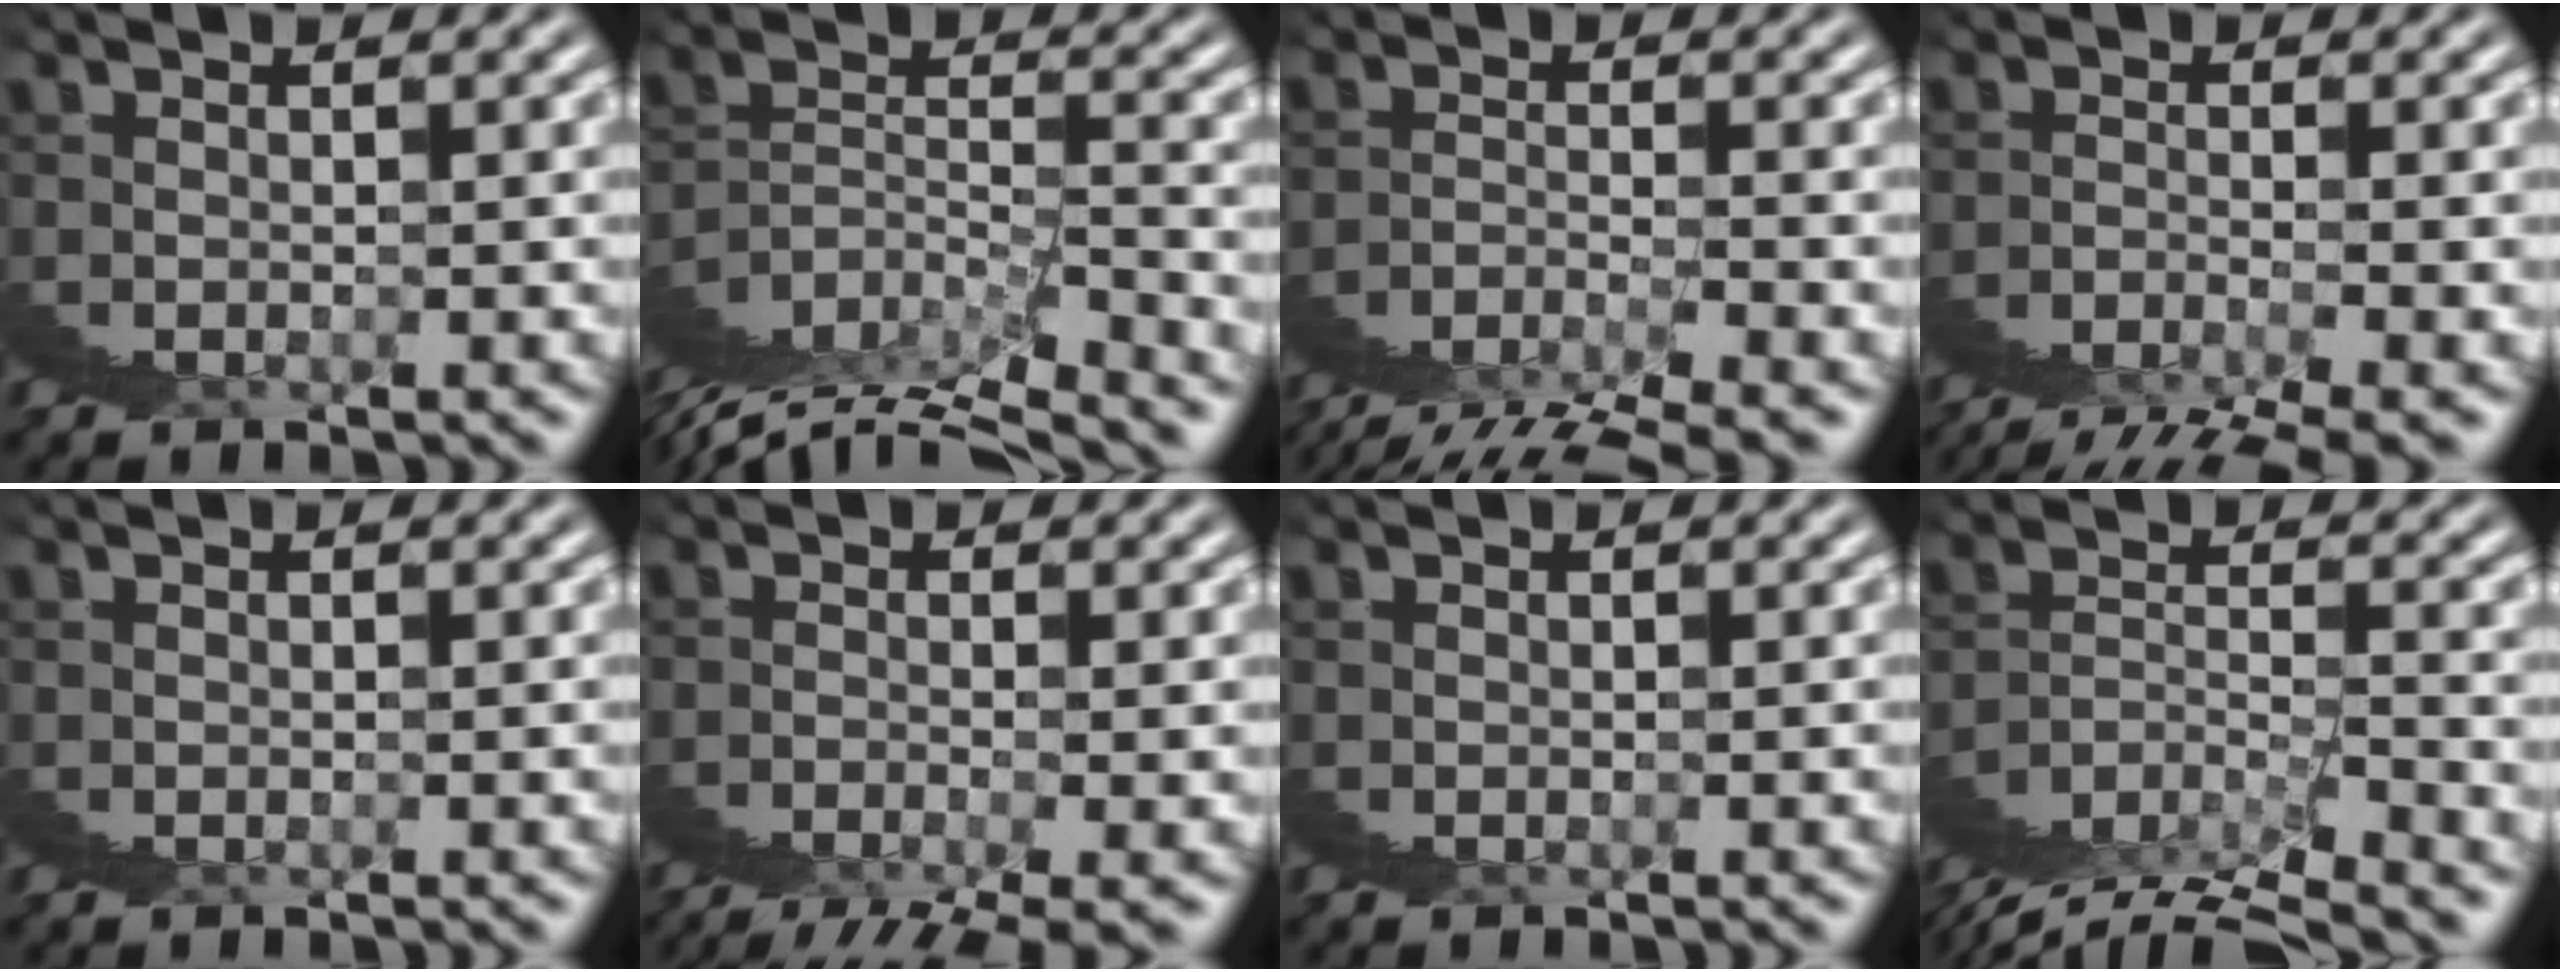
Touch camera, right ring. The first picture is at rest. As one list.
[{"total": 2.8, "force": [-0.3, 0.9, 2.6], "torque": [-0.016, 0.009, -0.013]}, {"total": 2.4, "force": [0.7, 1.5, 1.7], "torque": [-0.018, 0.027, -0.009]}, {"total": 1.0, "force": [0.6, -0.1, 0.8], "torque": [0.003, 0.032, -0.007]}, {"total": 0.0}, {"total": 1.4, "force": [0.7, -1.1, 0.4], "torque": [0.006, 0.025, 0.000]}, {"total": 0.0}, {"total": 2.3, "force": [-0.1, 1.3, 1.9], "torque": [-0.024, 0.003, -0.012]}]